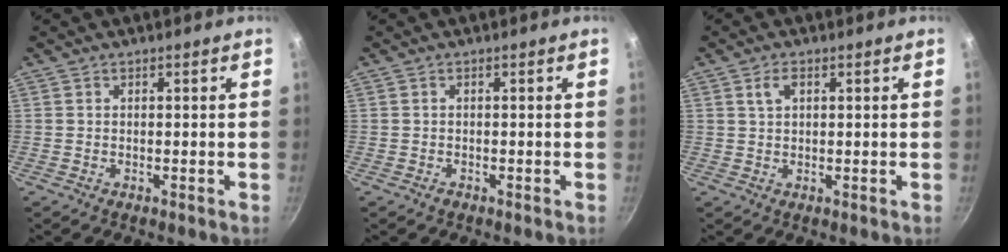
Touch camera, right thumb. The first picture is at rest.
{"total": 0.5, "force": [-0.4, 0.3, 0.2], "torque": [-0.002, 0.000, -0.007]}
{"total": 2.4, "force": [1.0, 1.4, 1.7], "torque": [-0.031, 0.003, 0.021]}